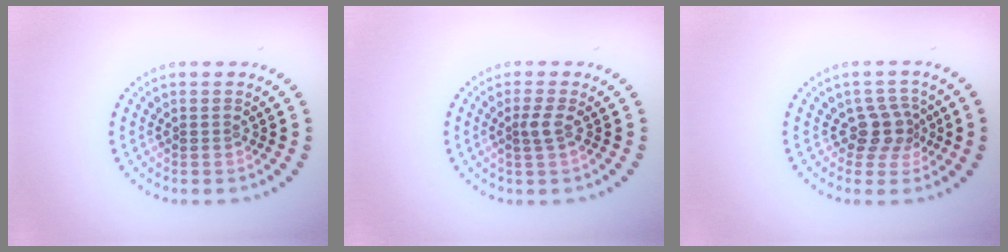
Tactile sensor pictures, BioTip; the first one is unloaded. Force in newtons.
{"total": 1.4, "press": 1.1, "slide": 0.9}
{"total": 2.7, "press": 2.1, "slide": 1.7}